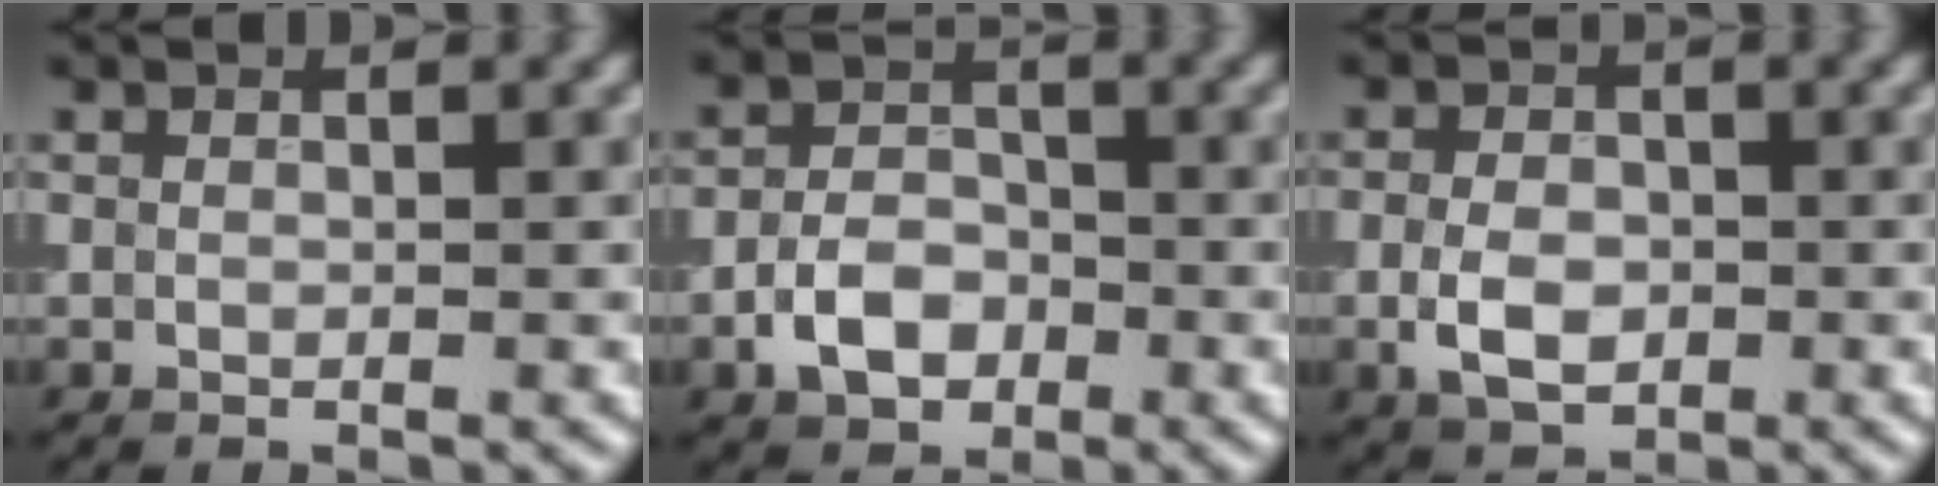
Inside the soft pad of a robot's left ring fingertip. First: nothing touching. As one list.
[{"total": 3.8, "force": [-1.7, 2.6, 2.3], "torque": [-0.036, 0.004, -0.036]}, {"total": 3.5, "force": [-0.9, 2.3, 2.4], "torque": [-0.049, -0.002, -0.021]}]